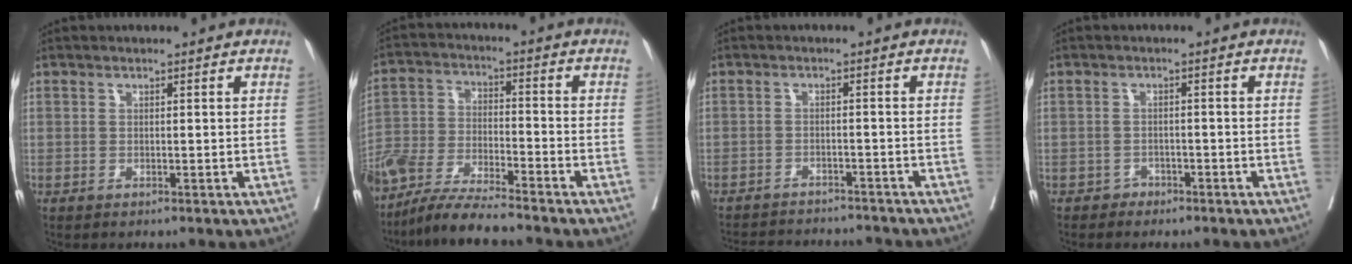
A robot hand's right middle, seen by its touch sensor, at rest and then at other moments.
{"total": 12.0, "force": [-10.6, 1.0, 5.5], "torque": [-0.109, -0.014, -0.199]}
{"total": 12.4, "force": [-11.7, 2.6, 3.1], "torque": [-0.064, 0.003, -0.153]}
{"total": 1.7, "force": [-1.3, 1.0, -0.1], "torque": [-0.005, 0.004, -0.024]}